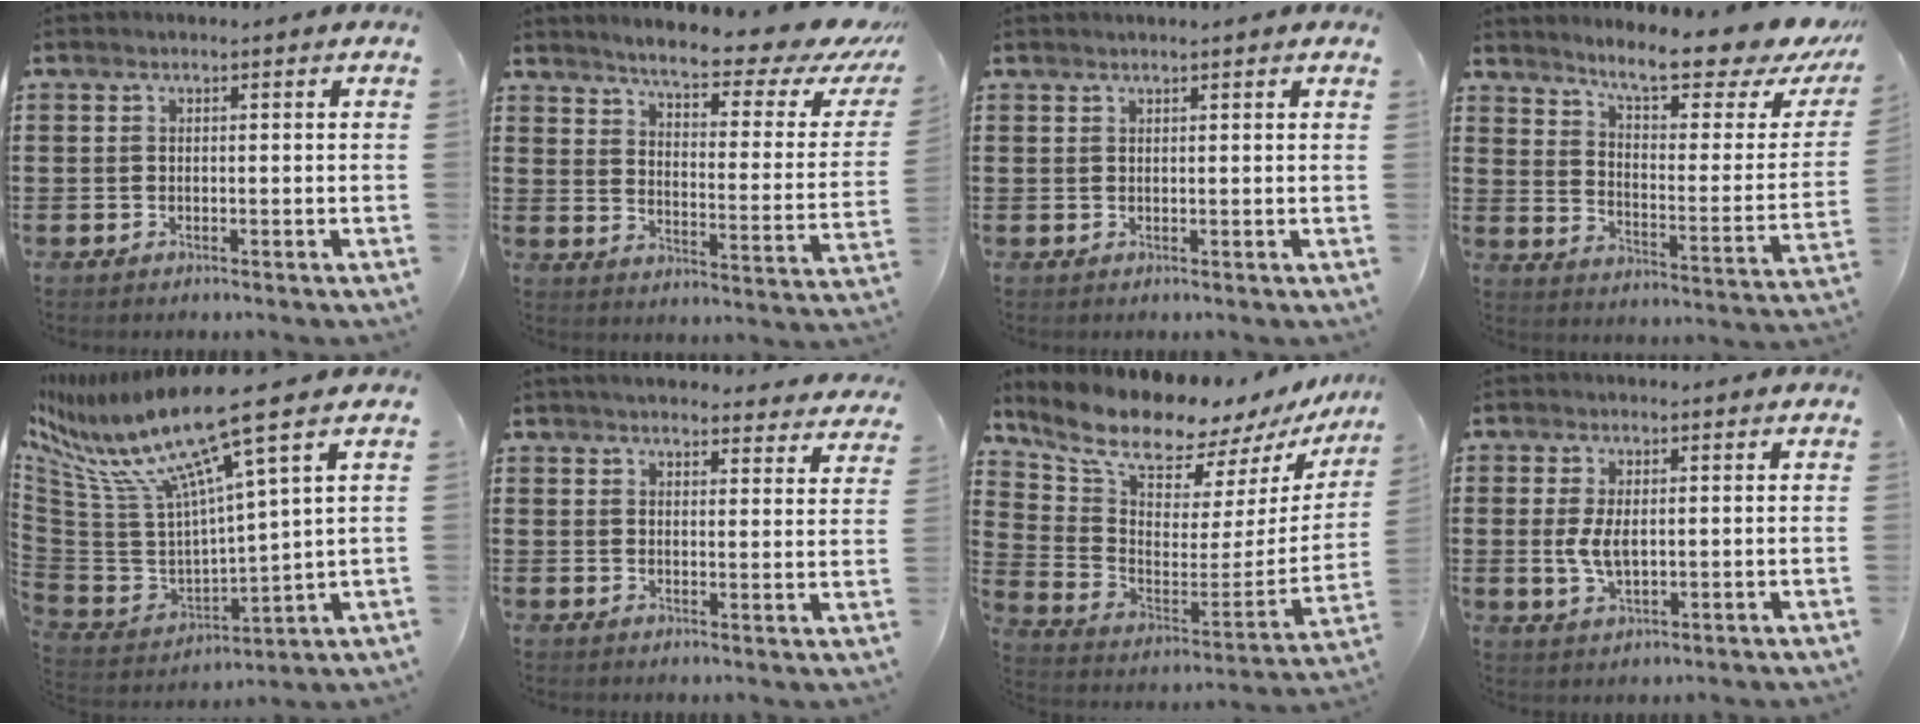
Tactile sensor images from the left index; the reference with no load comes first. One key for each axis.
{"total": 6.6, "fx": 5.6, "fy": 0.0, "fz": 3.5, "tx": -0.076, "ty": -0.046, "tz": 0.087}
{"total": 1.1, "fx": 0.9, "fy": -0.1, "fz": 0.5, "tx": -0.010, "ty": -0.002, "tz": 0.017}
{"total": 10.0, "fx": 8.4, "fy": 0.6, "fz": 5.3, "tx": -0.104, "ty": -0.063, "tz": 0.137}
{"total": 14.4, "fx": 9.1, "fy": 1.2, "fz": 11.1, "tx": -0.268, "ty": -0.071, "tz": 0.136}
{"total": 3.9, "fx": 3.8, "fy": 0.3, "fz": 0.7, "tx": -0.020, "ty": -0.020, "tz": 0.065}
{"total": 10.7, "fx": 9.4, "fy": 2.8, "fz": 4.5, "tx": -0.129, "ty": -0.072, "tz": 0.165}
{"total": 4.3, "fx": 0.3, "fy": 2.1, "fz": 3.7, "tx": -0.088, "ty": 0.001, "tz": 0.000}